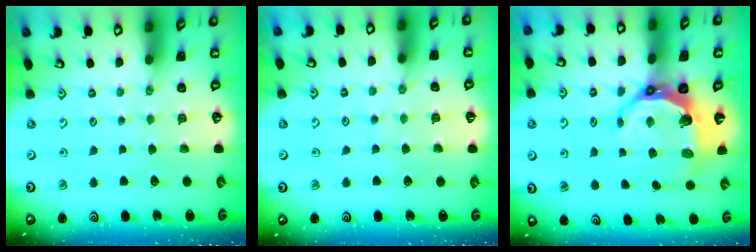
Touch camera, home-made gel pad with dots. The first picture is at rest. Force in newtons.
{"total": 3.7, "press": 3.6, "slide": 0.5}
{"total": 8.2, "press": 7.0, "slide": 4.4}